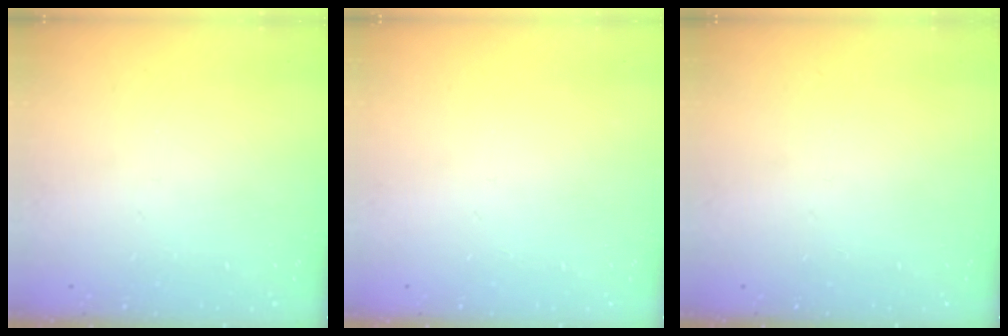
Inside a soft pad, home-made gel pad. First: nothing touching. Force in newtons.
{"total": 0.0}
{"total": 0.0}